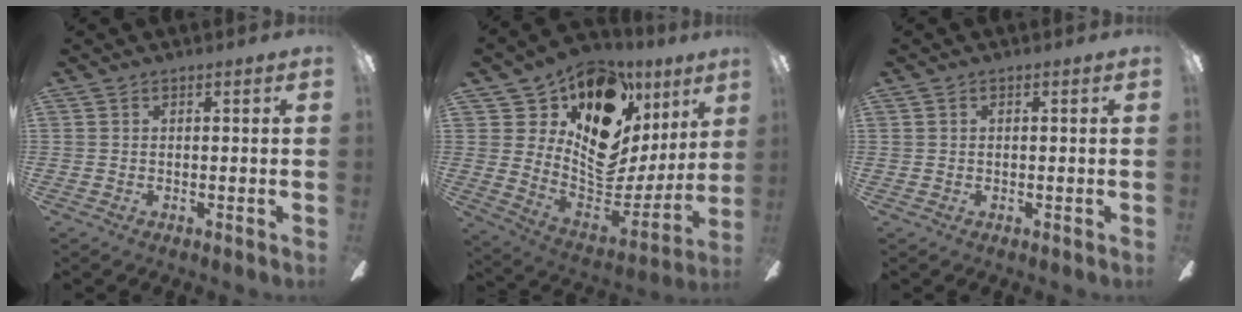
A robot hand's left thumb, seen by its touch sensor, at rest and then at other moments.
{"total": 17.5, "force": [11.0, 10.3, 8.9], "torque": [-0.160, -0.106, 0.204]}
{"total": 0.0}